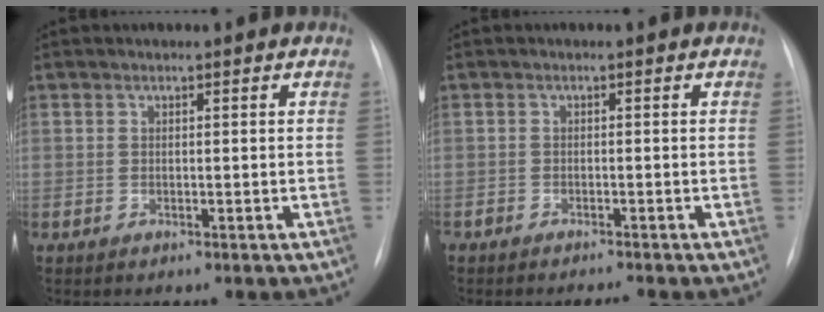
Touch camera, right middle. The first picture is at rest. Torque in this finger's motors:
{"motor_torque": [-0.04, 0.04, 0.00, 0.00]}